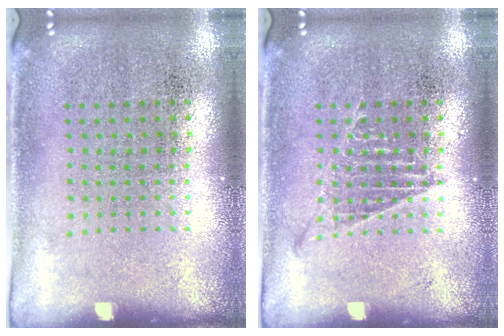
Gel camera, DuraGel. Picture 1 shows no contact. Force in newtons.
{"total": 1.0, "press": 1.0, "slide": 0.2}